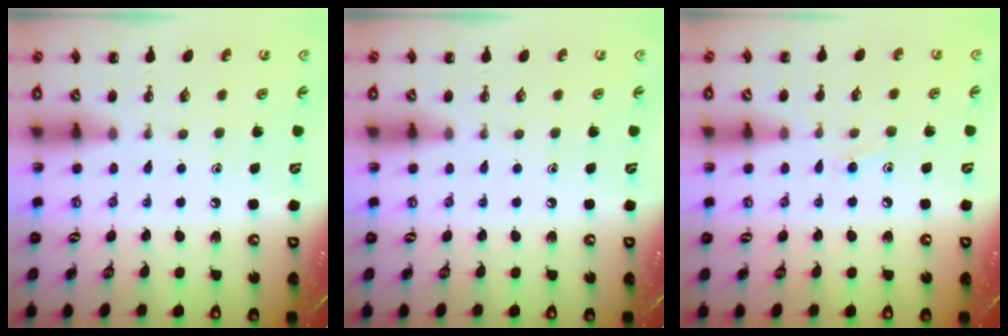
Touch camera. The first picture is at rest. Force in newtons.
{"total": 0.0}
{"total": 7.6, "press": 7.3, "slide": 2.3}